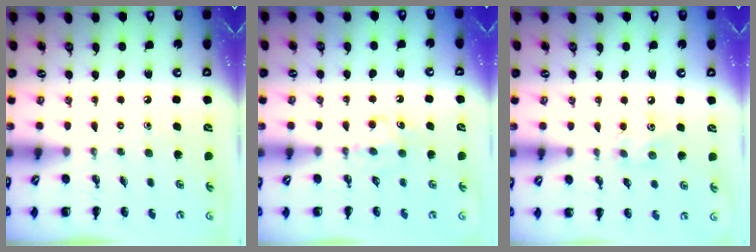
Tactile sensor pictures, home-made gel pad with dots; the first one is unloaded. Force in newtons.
{"total": 5.6, "press": 5.4, "slide": 1.6}
{"total": 5.8, "press": 5.7, "slide": 1.3}